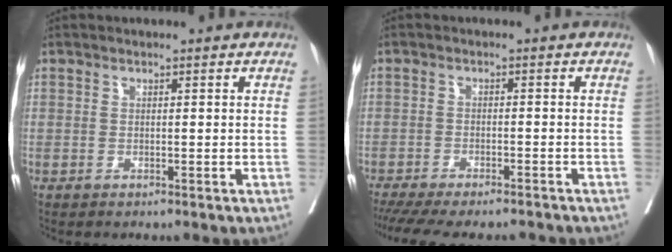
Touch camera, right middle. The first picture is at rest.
{"total": 14.1, "force": [-12.4, 2.9, 6.2], "torque": [-0.130, -0.022, -0.170]}